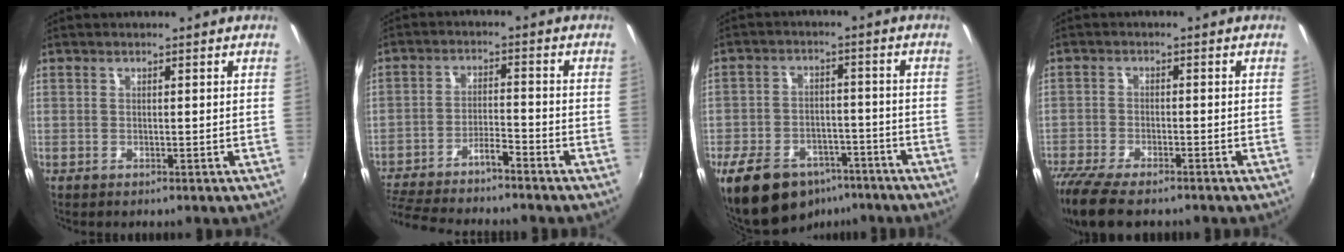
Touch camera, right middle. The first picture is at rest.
{"total": 9.3, "force": [-8.3, 0.3, 4.3], "torque": [-0.100, 0.004, -0.143]}
{"total": 15.4, "force": [-10.7, 8.7, 6.8], "torque": [-0.161, -0.003, -0.155]}
{"total": 12.4, "force": [-10.0, 3.6, 6.5], "torque": [-0.157, -0.048, -0.178]}